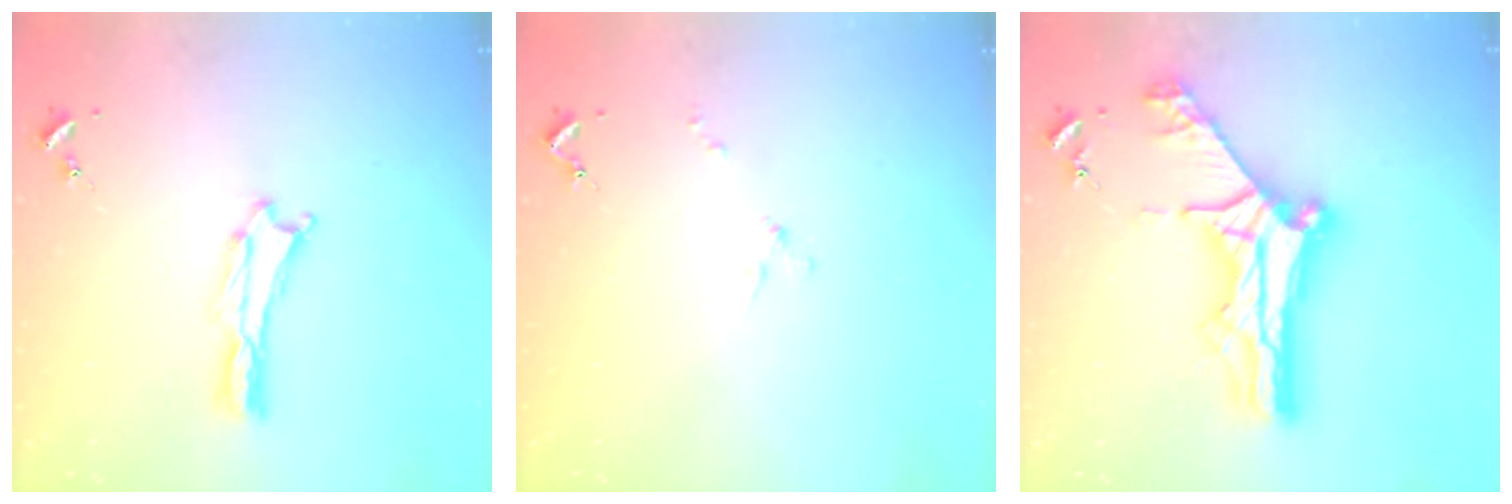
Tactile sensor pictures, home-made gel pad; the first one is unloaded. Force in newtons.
{"total": 1.3, "press": 1.2, "slide": 0.1}
{"total": 13.8, "press": 13.8, "slide": 1.0}